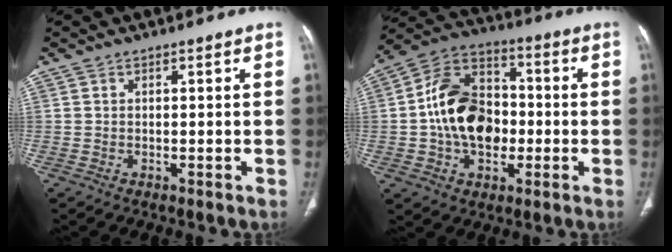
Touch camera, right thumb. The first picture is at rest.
{"total": 17.0, "force": [-1.3, 12.0, 11.9], "torque": [-0.180, 0.034, -0.024]}